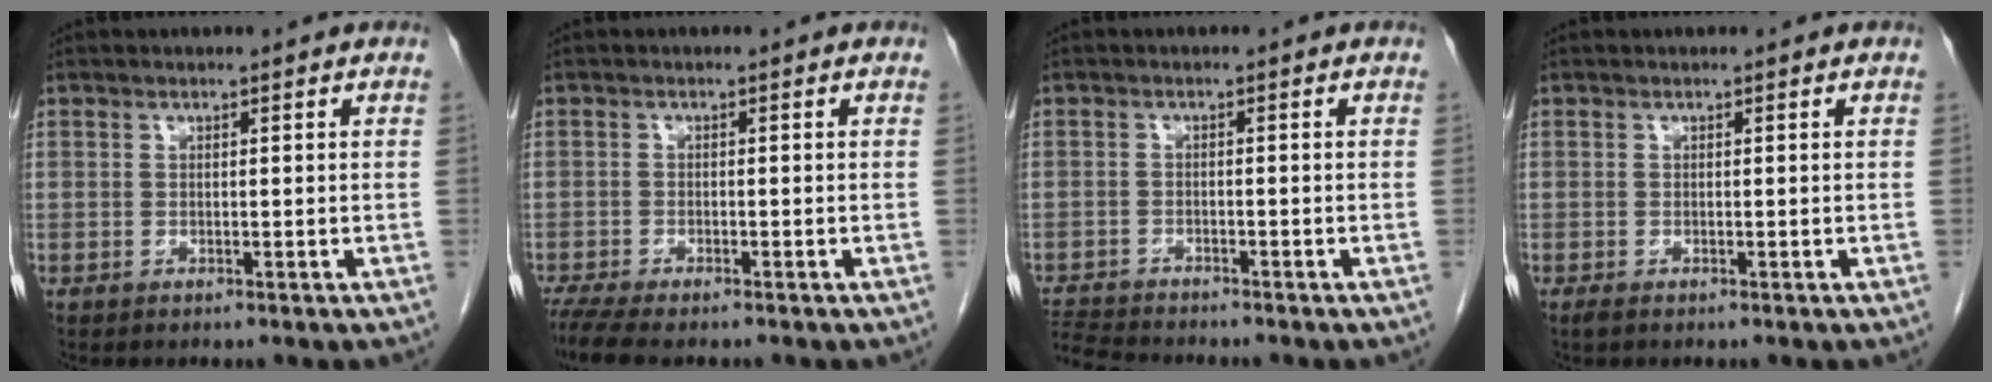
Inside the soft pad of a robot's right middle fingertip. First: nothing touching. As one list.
[{"total": 5.8, "force": [-4.8, 0.9, 3.2], "torque": [-0.058, -0.015, -0.081]}, {"total": 6.0, "force": [-5.9, 0.1, 1.1], "torque": [-0.021, -0.013, -0.103]}, {"total": 0.6, "force": [-0.5, 0.2, 0.4], "torque": [-0.011, -0.002, -0.007]}]